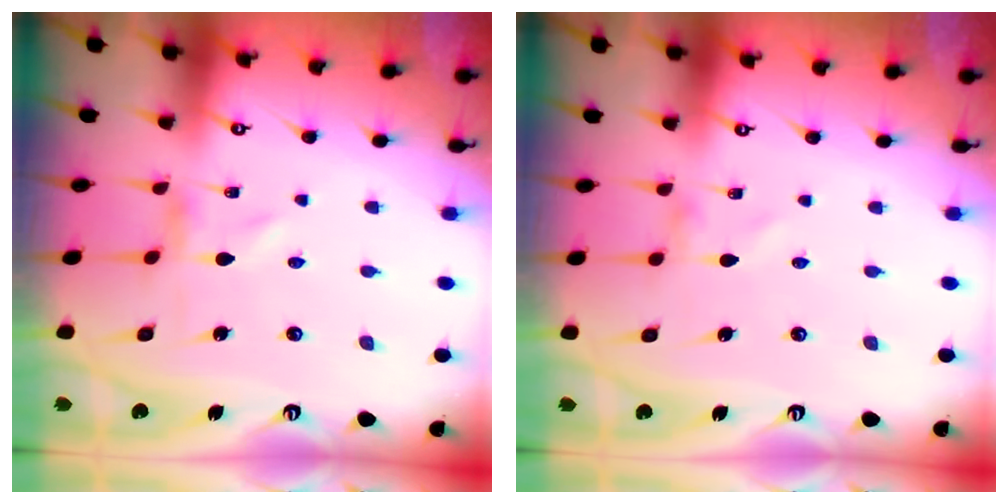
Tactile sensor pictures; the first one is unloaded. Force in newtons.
{"total": 1.1, "press": 1.1, "slide": 0.1}